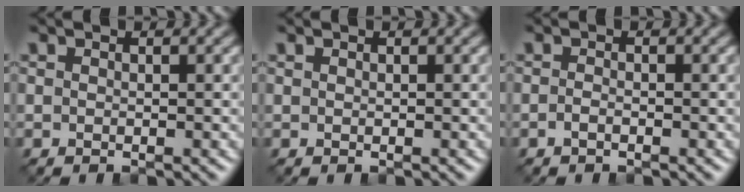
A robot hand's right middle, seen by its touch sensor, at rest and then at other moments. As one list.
[{"total": 0.0}, {"total": 0.7, "force": [-0.4, 0.3, 0.5], "torque": [-0.012, -0.001, -0.010]}]